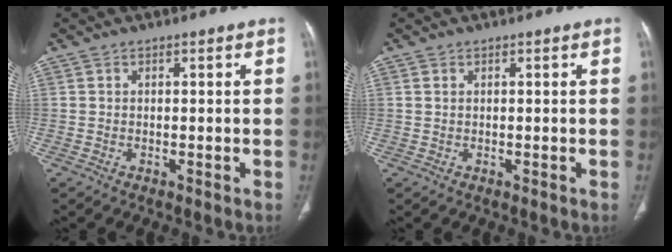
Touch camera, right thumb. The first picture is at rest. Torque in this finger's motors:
{"motor_torque": [-0.38, 0.16, 0.19, -0.22, -0.02]}